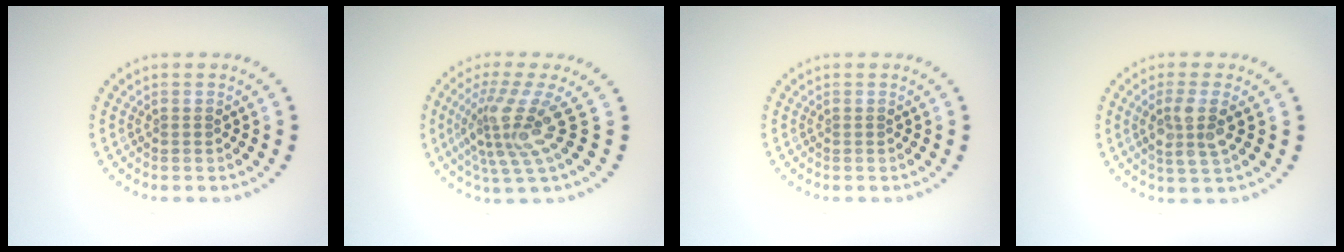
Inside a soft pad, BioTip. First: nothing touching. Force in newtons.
{"total": 4.4, "press": 2.9, "slide": 3.4}
{"total": 0.0}
{"total": 3.0, "press": 2.7, "slide": 1.3}